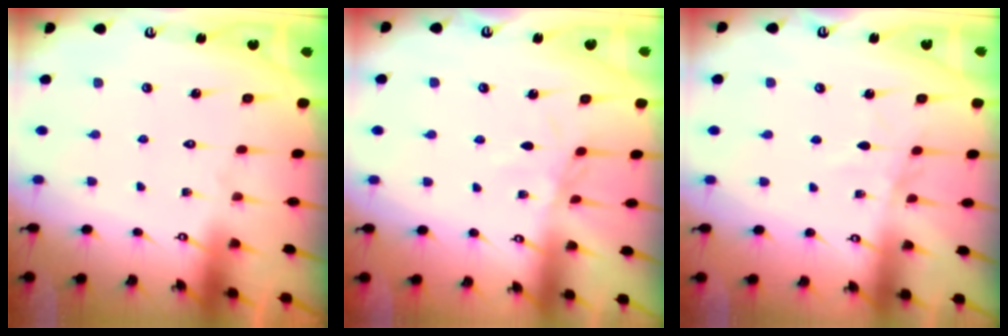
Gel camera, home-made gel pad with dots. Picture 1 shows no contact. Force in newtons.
{"total": 2.5, "press": 2.4, "slide": 0.5}
{"total": 2.9, "press": 2.8, "slide": 0.4}